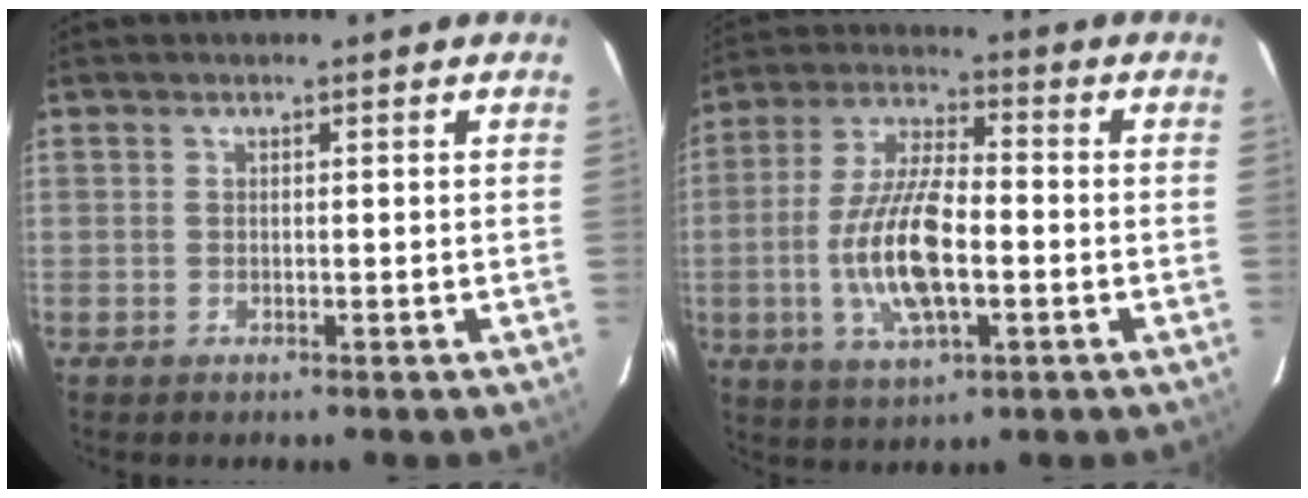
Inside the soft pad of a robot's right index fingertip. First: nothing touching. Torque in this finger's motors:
{"motor_torque": [2.14, 0.00, 1.05, 0.21]}